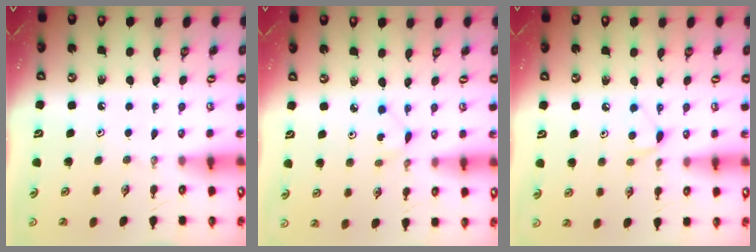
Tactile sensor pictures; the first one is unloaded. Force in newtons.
{"total": 2.6, "press": 2.6, "slide": 0.3}
{"total": 6.0, "press": 6.0, "slide": 0.8}